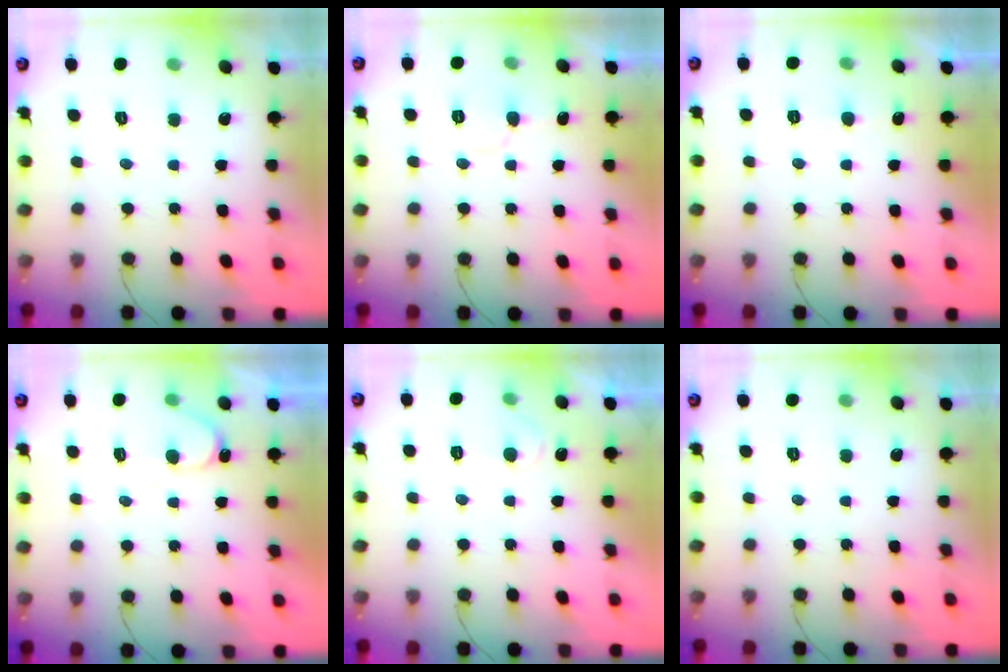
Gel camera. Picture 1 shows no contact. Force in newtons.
{"total": 5.9, "press": 5.9, "slide": 0.5}
{"total": 3.4, "press": 3.4, "slide": 0.4}
{"total": 5.0, "press": 5.0, "slide": 0.4}
{"total": 4.9, "press": 4.8, "slide": 0.5}
{"total": 0.0}